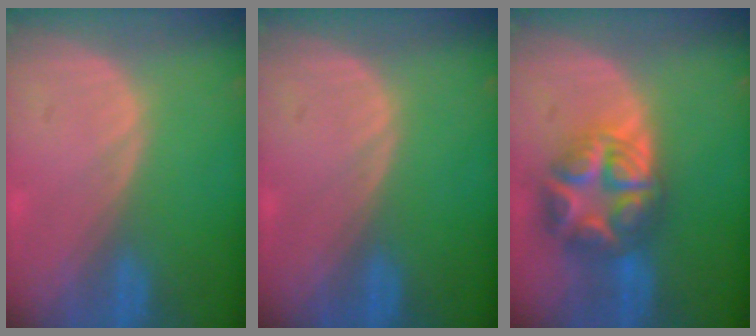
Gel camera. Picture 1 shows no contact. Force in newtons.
{"total": 0.0}
{"total": 8.6, "press": 8.6, "slide": 0.5}